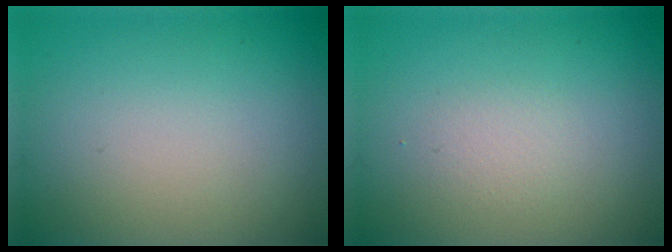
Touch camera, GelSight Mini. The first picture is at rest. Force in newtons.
{"total": 0.9, "press": 0.9, "slide": 0.2}